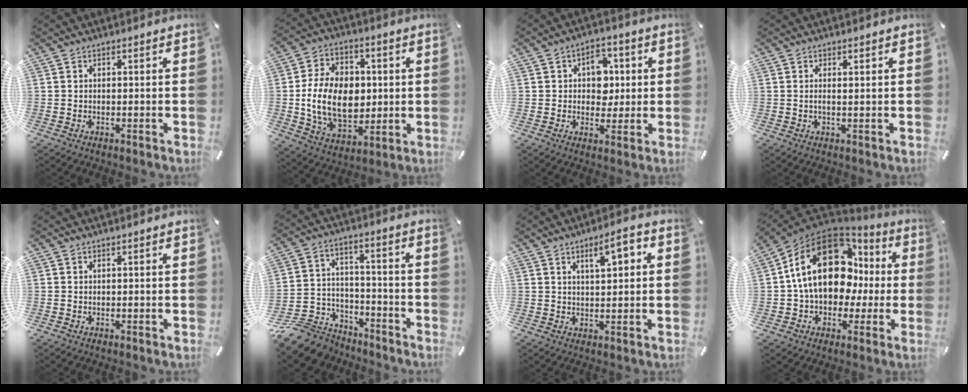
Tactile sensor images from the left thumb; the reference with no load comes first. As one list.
[{"total": 16.8, "force": [-0.4, 12.1, 11.6], "torque": [-0.231, 0.012, -0.004]}, {"total": 8.0, "force": [1.1, 6.6, 4.4], "torque": [-0.051, 0.002, 0.013]}, {"total": 1.5, "force": [0.1, 0.1, 1.5], "torque": [-0.028, -0.005, 0.003]}, {"total": 0.0}, {"total": 12.0, "force": [-8.8, 7.4, 3.4], "torque": [-0.066, 0.052, -0.160]}, {"total": 6.7, "force": [2.7, 2.3, 5.6], "torque": [-0.082, -0.005, 0.038]}, {"total": 21.9, "force": [4.1, 15.4, 15.0], "torque": [-0.275, -0.011, 0.071]}]